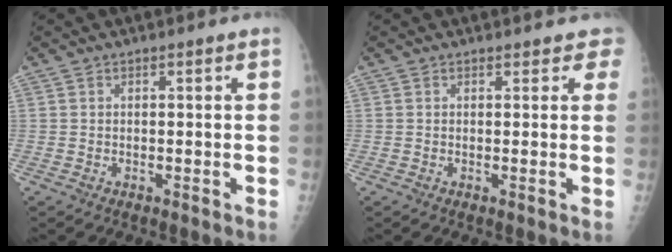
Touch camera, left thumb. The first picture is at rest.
{"total": 2.8, "force": [2.3, 1.4, 0.7], "torque": [0.024, -0.006, 0.011]}